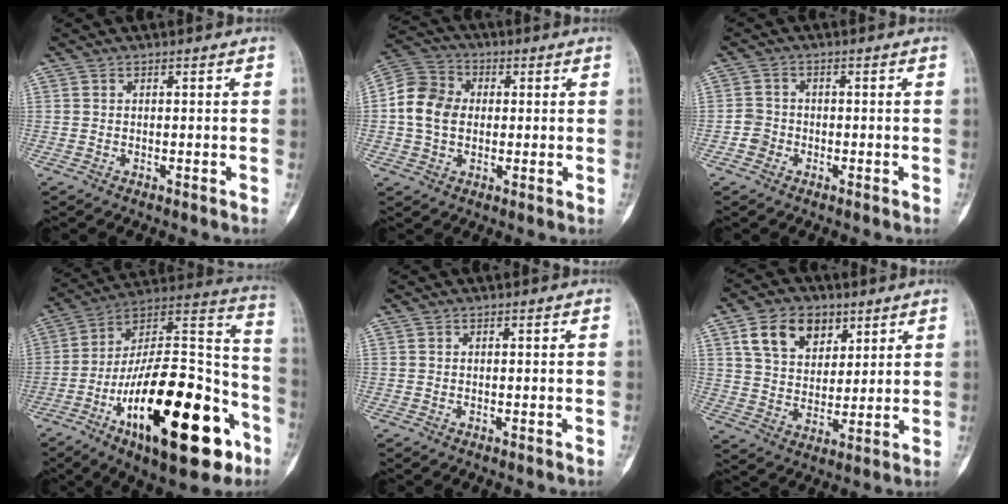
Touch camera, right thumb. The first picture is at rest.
{"total": 9.8, "force": [0.4, 7.9, 5.7], "torque": [-0.097, 0.023, -0.004]}
{"total": 2.7, "force": [-1.0, 2.4, 0.6], "torque": [0.001, 0.012, -0.026]}
{"total": 33.8, "force": [-14.1, 13.3, 27.7], "torque": [-0.413, 0.075, -0.215]}
{"total": 0.0}
{"total": 11.7, "force": [5.7, 8.0, 6.2], "torque": [-0.078, -0.019, 0.106]}